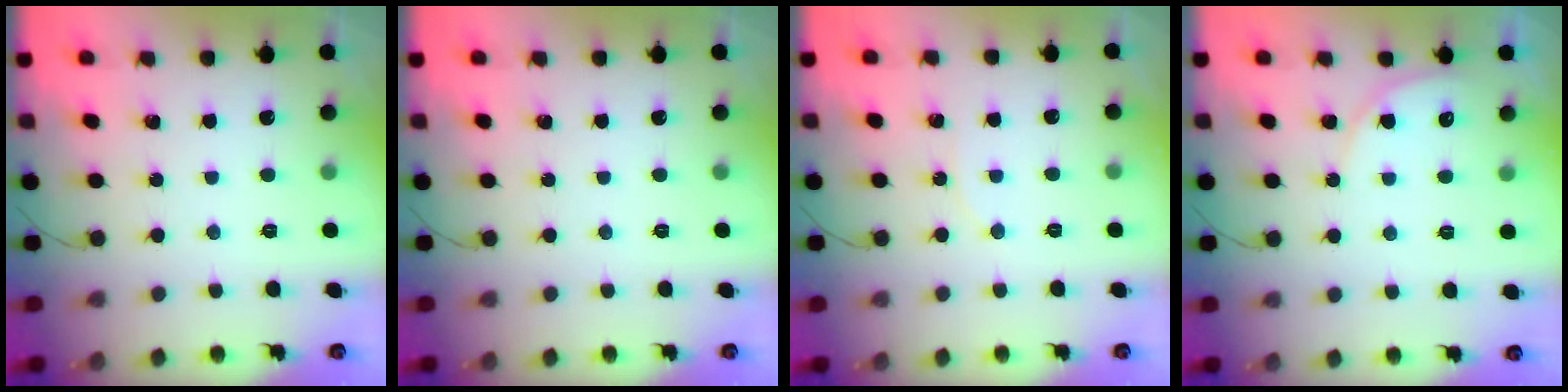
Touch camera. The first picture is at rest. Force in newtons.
{"total": 0.0}
{"total": 3.9, "press": 3.9, "slide": 0.6}
{"total": 4.6, "press": 4.6, "slide": 0.3}